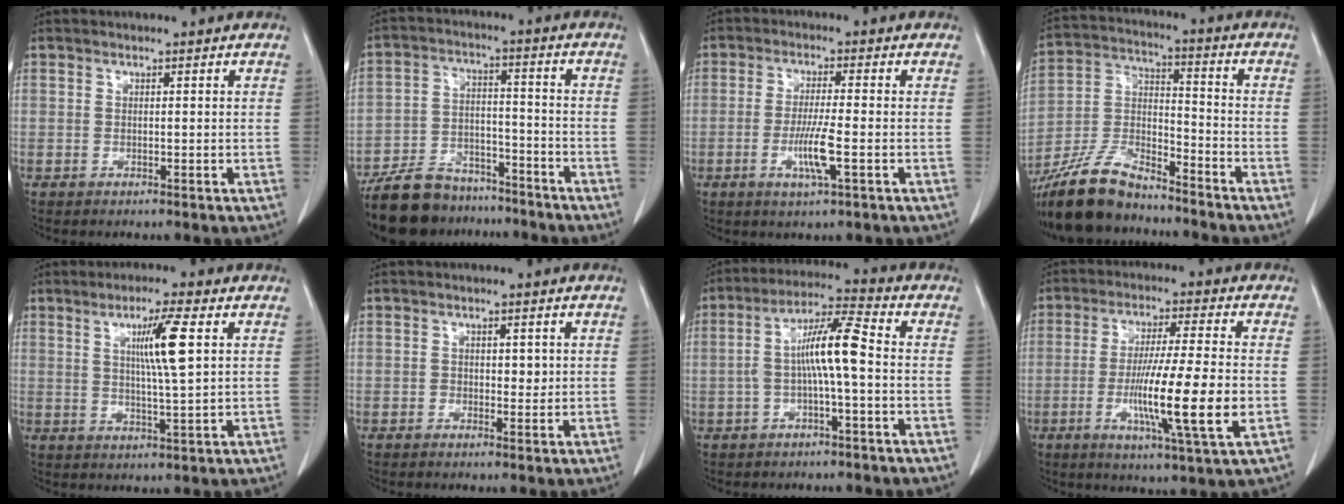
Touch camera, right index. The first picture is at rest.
{"total": 13.4, "force": [-11.4, 5.8, 4.0], "torque": [-0.075, 0.014, -0.189]}
{"total": 5.9, "force": [-1.7, 0.0, 5.6], "torque": [-0.103, -0.011, -0.031]}
{"total": 13.1, "force": [-11.3, 4.1, 5.2], "torque": [-0.108, 0.004, -0.209]}
{"total": 7.6, "force": [2.3, -0.3, 7.3], "torque": [-0.128, -0.004, 0.040]}
{"total": 2.2, "force": [0.4, 1.4, 1.7], "torque": [-0.013, 0.002, 0.006]}
{"total": 8.6, "force": [-0.5, 0.9, 8.6], "torque": [-0.155, 0.027, -0.014]}
{"total": 13.8, "force": [-2.9, -0.2, 13.5], "torque": [-0.235, -0.019, -0.053]}